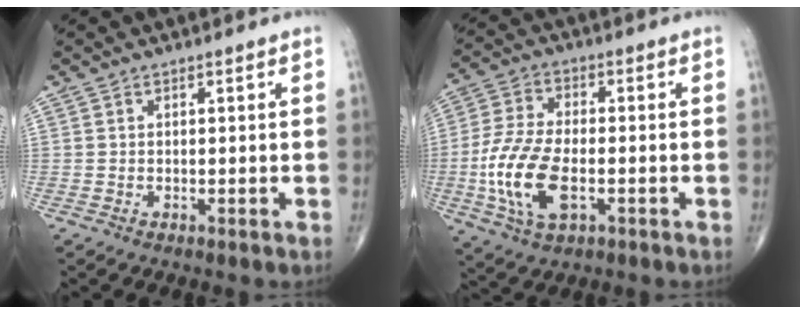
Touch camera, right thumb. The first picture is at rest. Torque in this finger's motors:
{"motor_torque": [0.20, 1.02, 1.01, 0.52, 0.18]}